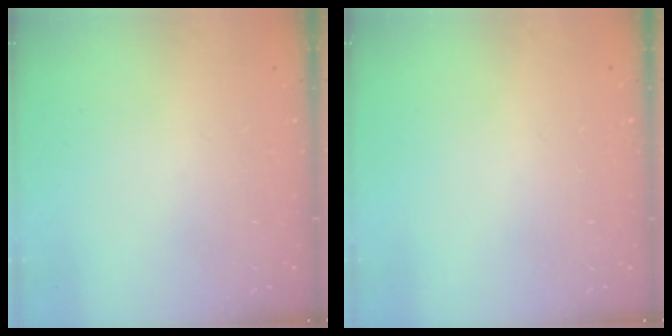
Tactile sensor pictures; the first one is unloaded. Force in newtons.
{"total": 0.0}